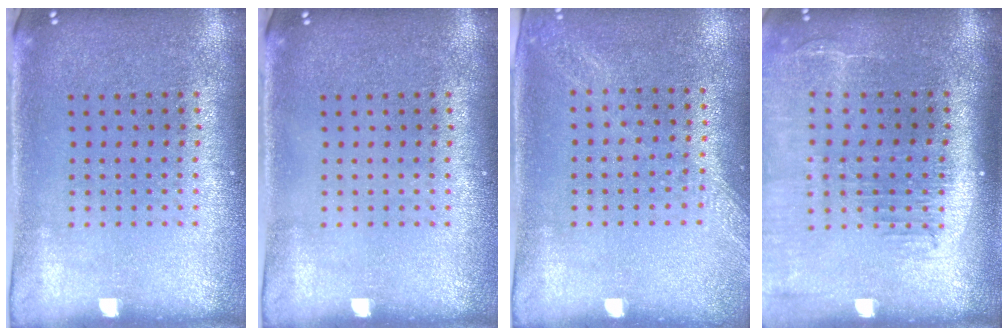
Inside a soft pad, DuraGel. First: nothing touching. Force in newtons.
{"total": 0.0}
{"total": 1.2, "press": 1.2, "slide": 0.4}
{"total": 2.2, "press": 1.8, "slide": 1.3}